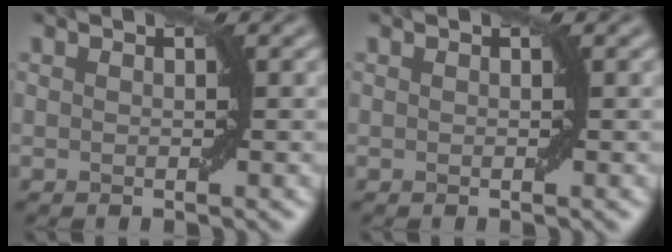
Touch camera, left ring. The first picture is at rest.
{"total": 0.0}